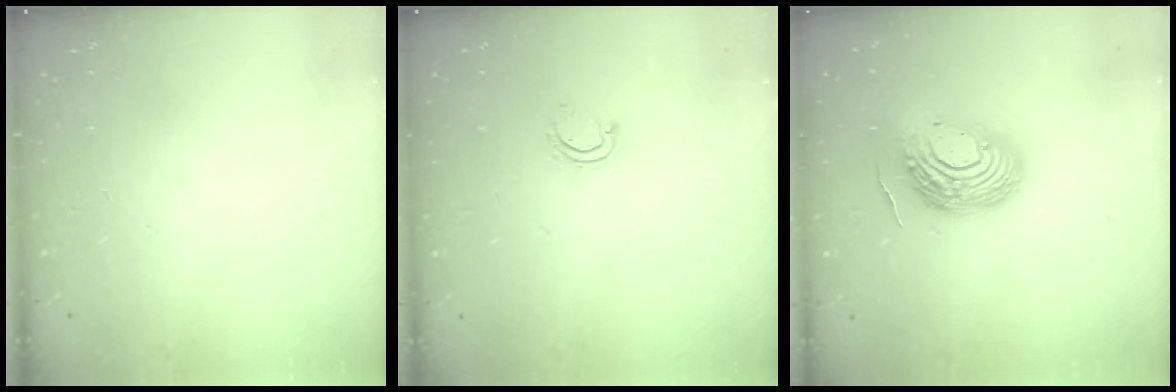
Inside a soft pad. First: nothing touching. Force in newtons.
{"total": 3.0, "press": 3.0, "slide": 0.2}
{"total": 13.9, "press": 13.8, "slide": 1.6}